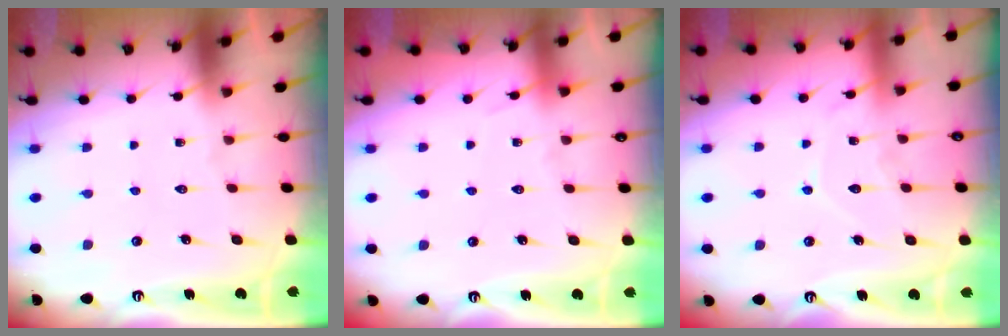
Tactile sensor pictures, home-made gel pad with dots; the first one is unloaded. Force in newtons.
{"total": 3.8, "press": 3.8, "slide": 0.6}
{"total": 8.5, "press": 8.5, "slide": 0.7}